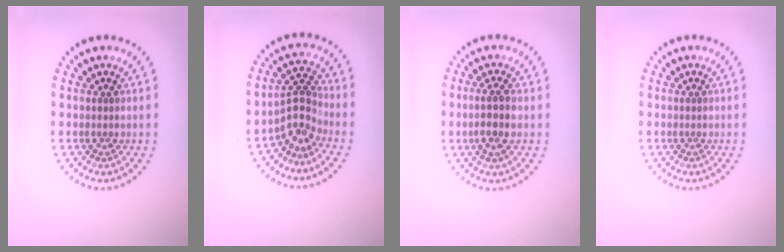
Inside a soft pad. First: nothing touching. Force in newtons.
{"total": 2.9, "press": 2.2, "slide": 2.0}
{"total": 2.6, "press": 2.3, "slide": 1.2}
{"total": 0.0}